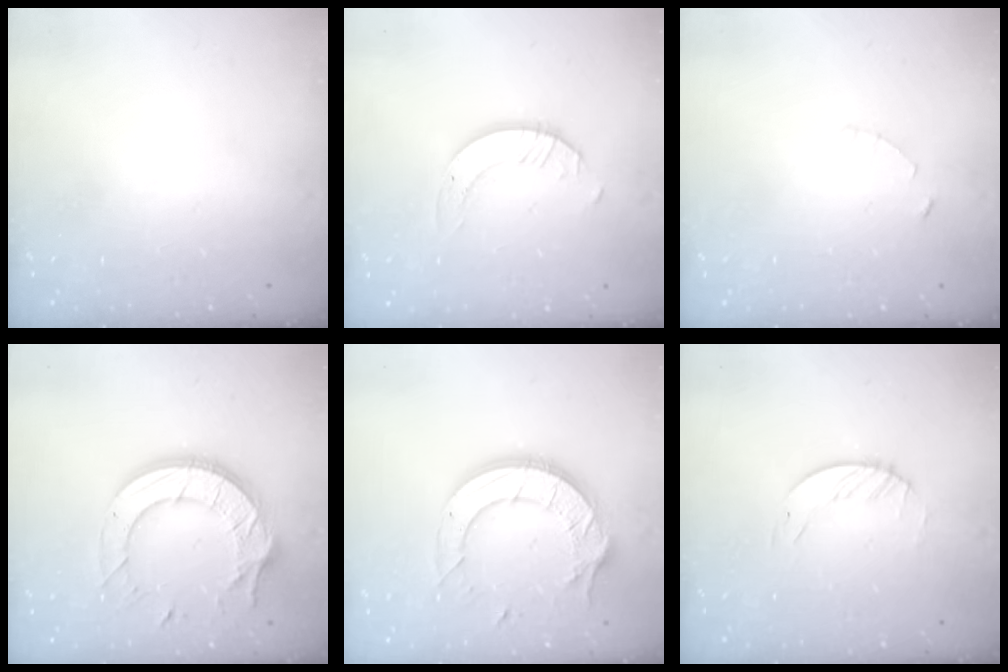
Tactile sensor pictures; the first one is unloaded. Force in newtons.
{"total": 2.1, "press": 2.1, "slide": 0.2}
{"total": 1.2, "press": 1.1, "slide": 0.2}
{"total": 16.0, "press": 15.9, "slide": 1.4}
{"total": 15.2, "press": 15.2, "slide": 1.3}
{"total": 1.7, "press": 1.7, "slide": 0.2}